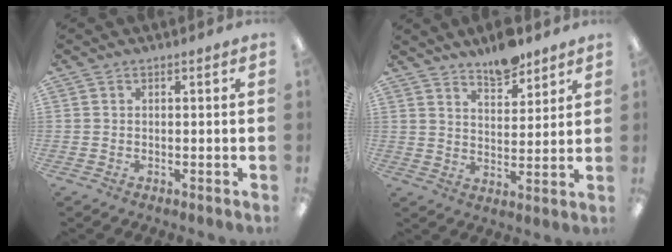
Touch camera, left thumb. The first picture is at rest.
{"total": 7.9, "force": [6.7, 2.9, 2.8], "torque": [-0.025, -0.046, 0.116]}